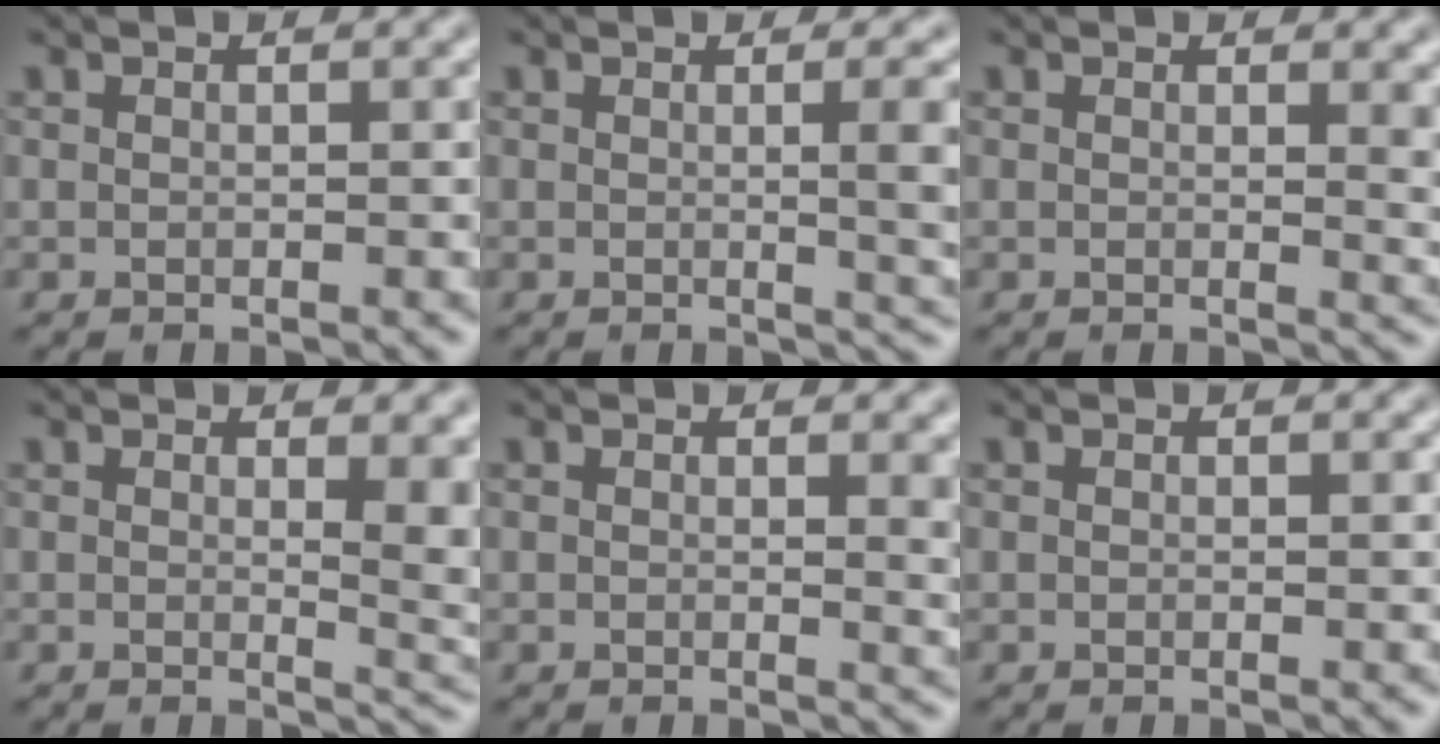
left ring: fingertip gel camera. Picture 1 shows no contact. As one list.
[{"total": 4.8, "force": [0.2, 1.6, 4.5], "torque": [-0.042, 0.002, 0.002]}, {"total": 2.7, "force": [0.7, 0.9, 2.4], "torque": [-0.022, -0.001, 0.010]}, {"total": 5.2, "force": [1.0, 1.9, 4.7], "torque": [-0.042, -0.005, 0.018]}, {"total": 2.7, "force": [0.7, 0.9, 2.4], "torque": [-0.021, 0.001, 0.009]}, {"total": 0.0}]